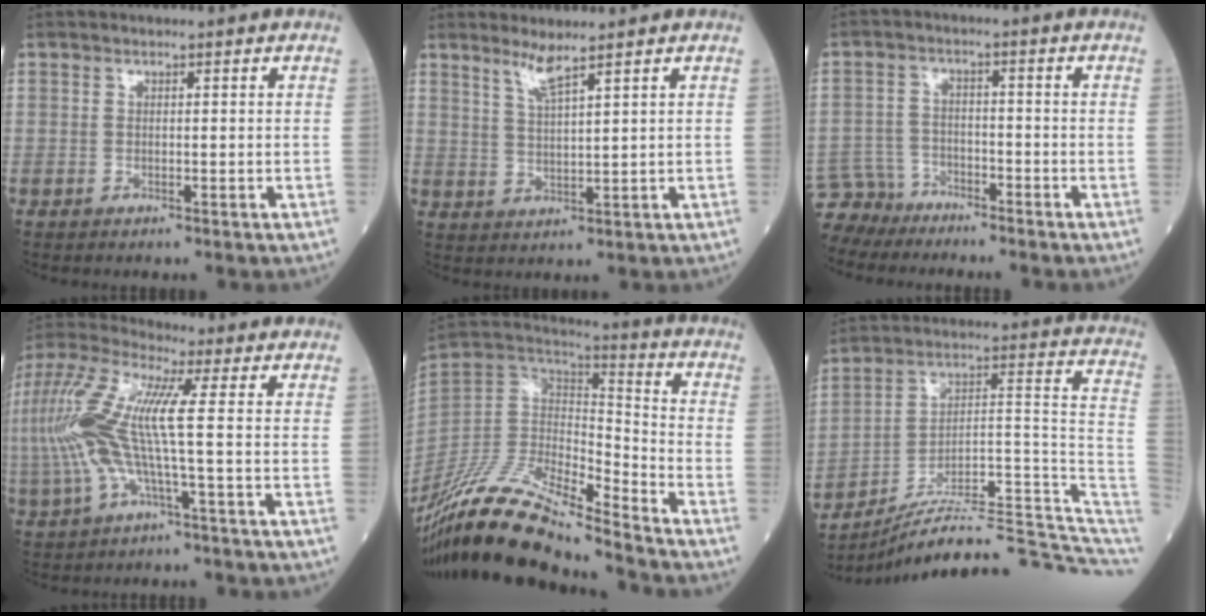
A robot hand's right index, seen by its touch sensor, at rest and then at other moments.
{"total": 3.5, "force": [2.8, -0.5, 2.1], "torque": [-0.044, -0.012, 0.056]}
{"total": 5.4, "force": [-5.0, 1.9, -0.7], "torque": [0.009, -0.003, -0.097]}
{"total": 13.5, "force": [-0.2, 1.5, 13.5], "torque": [-0.310, 0.027, -0.013]}
{"total": 20.0, "force": [-16.9, 1.8, 10.5], "torque": [-0.225, -0.002, -0.323]}
{"total": 21.4, "force": [-19.2, 1.7, 9.2], "torque": [-0.074, 0.058, -0.285]}